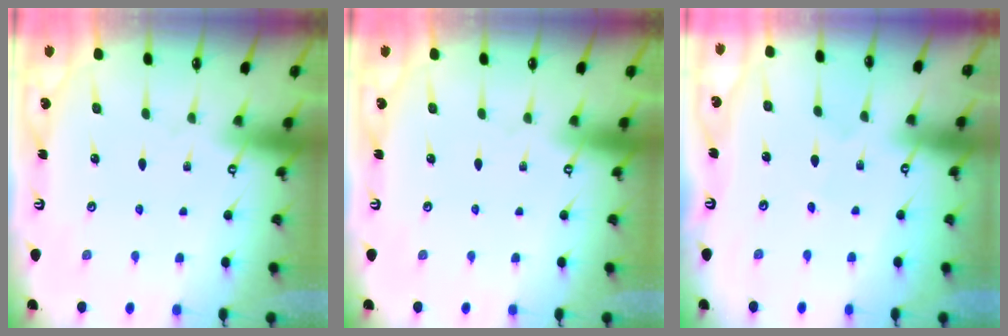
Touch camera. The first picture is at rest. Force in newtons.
{"total": 0.0}
{"total": 2.9, "press": 2.9, "slide": 0.3}